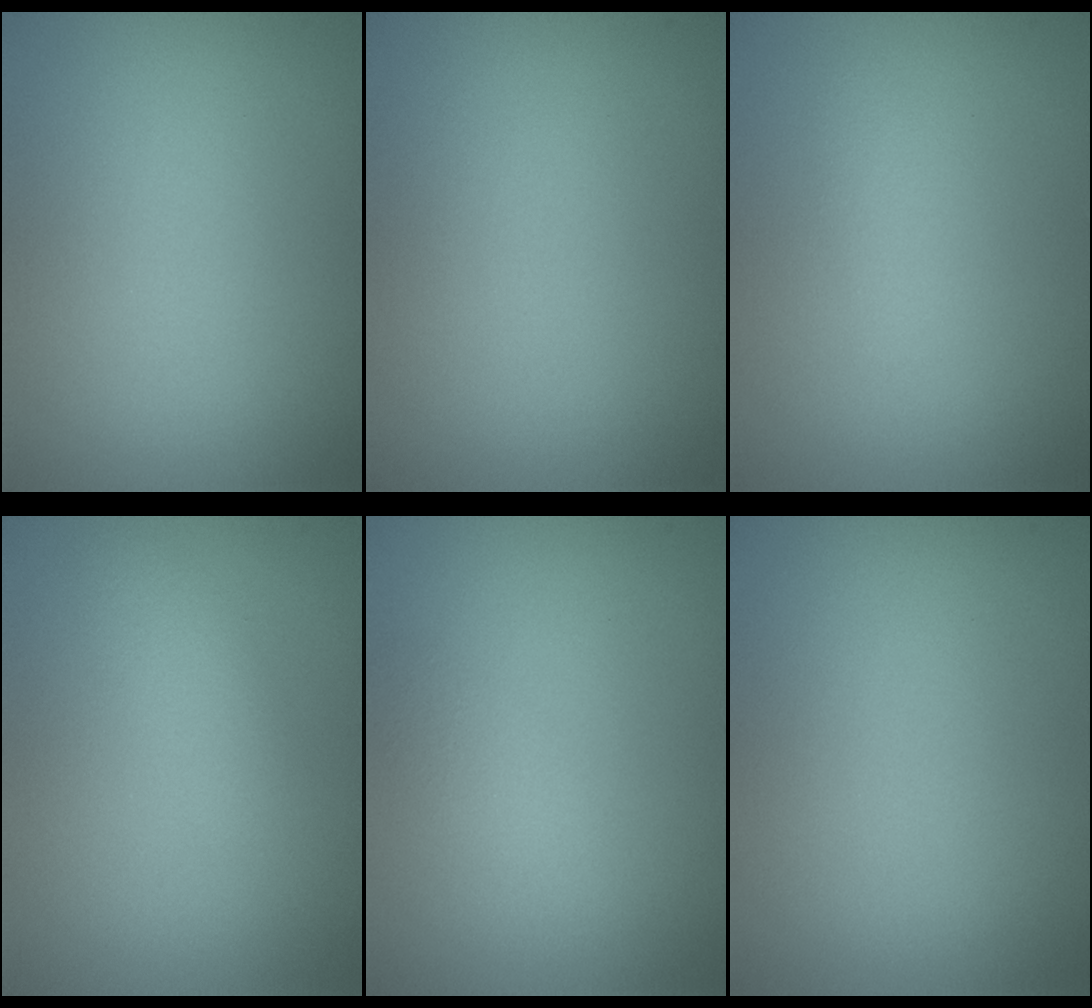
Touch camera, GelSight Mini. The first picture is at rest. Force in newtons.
{"total": 0.0}
{"total": 0.9, "press": 0.9, "slide": 0.1}
{"total": 1.8, "press": 1.8, "slide": 0.1}
{"total": 1.5, "press": 1.5, "slide": 0.0}
{"total": 0.0}